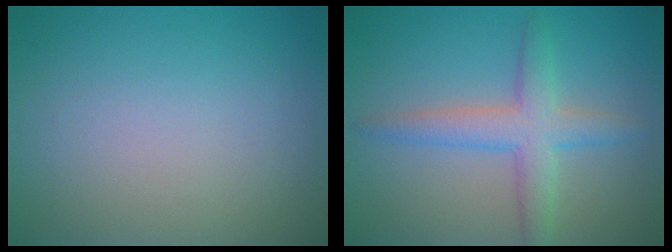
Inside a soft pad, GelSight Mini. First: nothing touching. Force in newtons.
{"total": 4.0, "press": 4.0, "slide": 0.1}